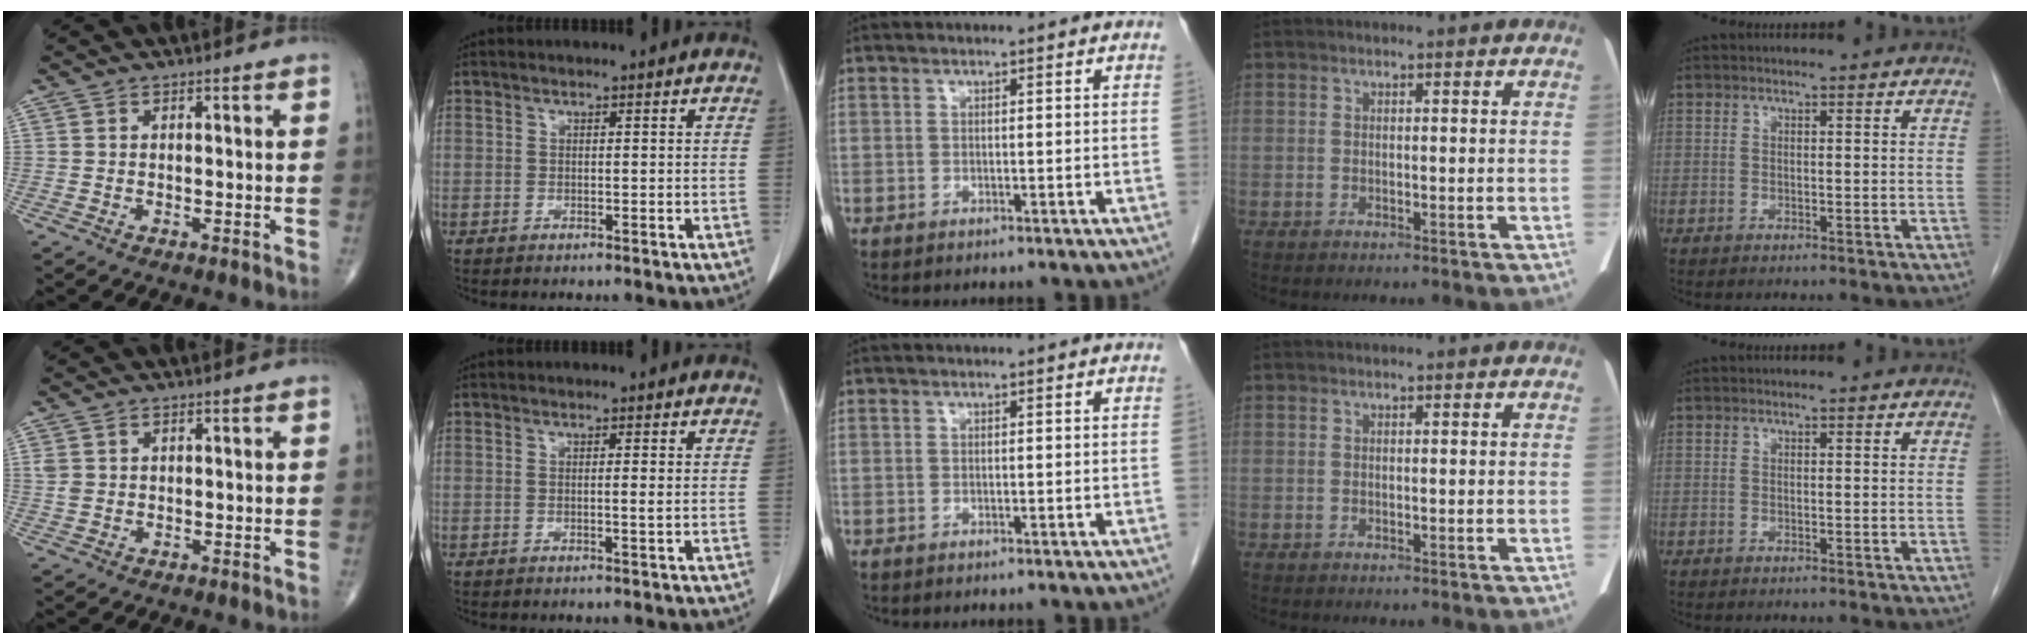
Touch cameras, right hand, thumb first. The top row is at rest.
{"thumb": {"total": 2.2, "force": [0.6, 1.7, 1.2], "torque": [-0.026, 0.003, 0.018]}, "index": {"total": 1.1, "force": [-0.1, -0.2, 1.1], "torque": [-0.018, -0.002, -0.001]}}